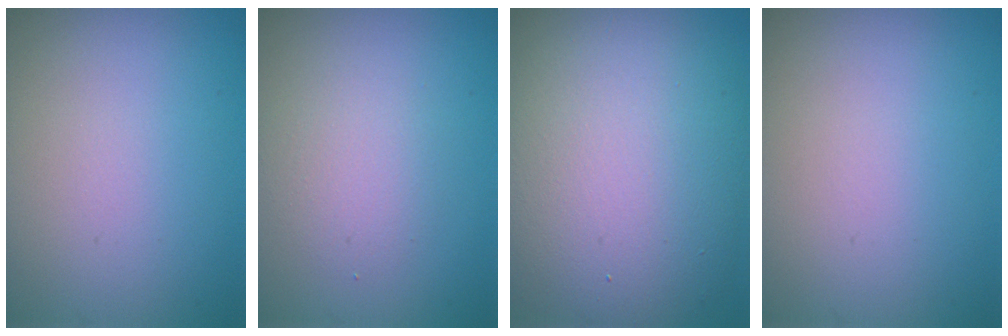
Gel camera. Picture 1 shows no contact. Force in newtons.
{"total": 2.3, "press": 2.3, "slide": 0.1}
{"total": 13.8, "press": 13.8, "slide": 0.7}
{"total": 0.0}